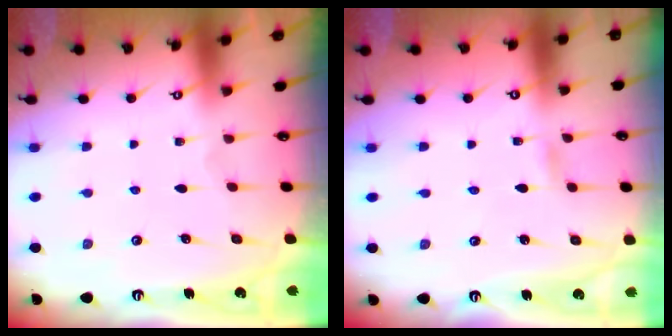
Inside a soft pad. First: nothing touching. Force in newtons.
{"total": 1.7, "press": 1.7, "slide": 0.2}